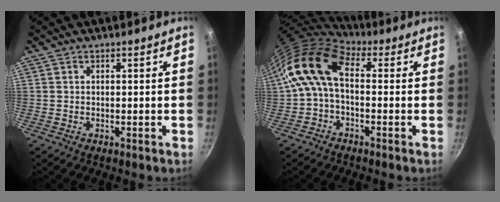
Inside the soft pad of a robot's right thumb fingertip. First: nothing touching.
{"total": 11.4, "force": [0.6, 6.7, 9.1], "torque": [-0.165, 0.029, -0.008]}